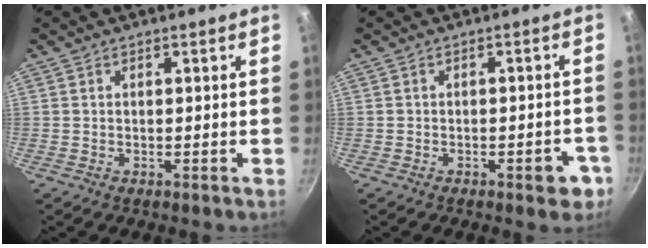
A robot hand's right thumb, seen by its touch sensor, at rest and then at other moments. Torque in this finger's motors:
{"motor_torque": [0.93, 0.50, -0.24, -0.02, 0.19]}